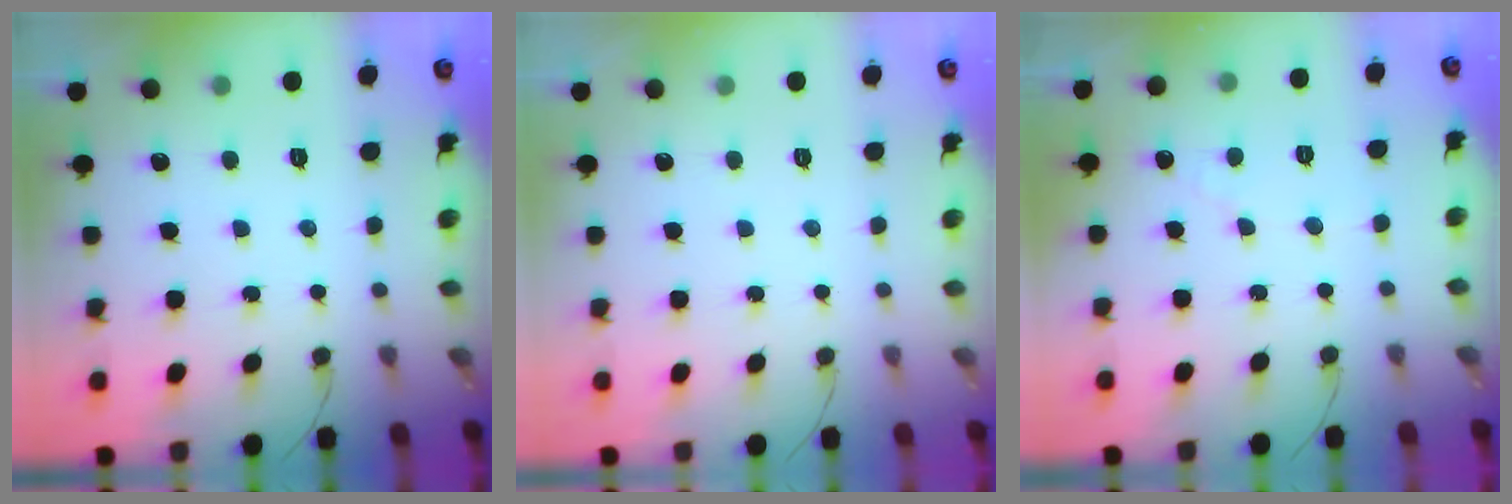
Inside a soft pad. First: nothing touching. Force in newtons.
{"total": 0.0}
{"total": 3.0, "press": 3.0, "slide": 0.2}